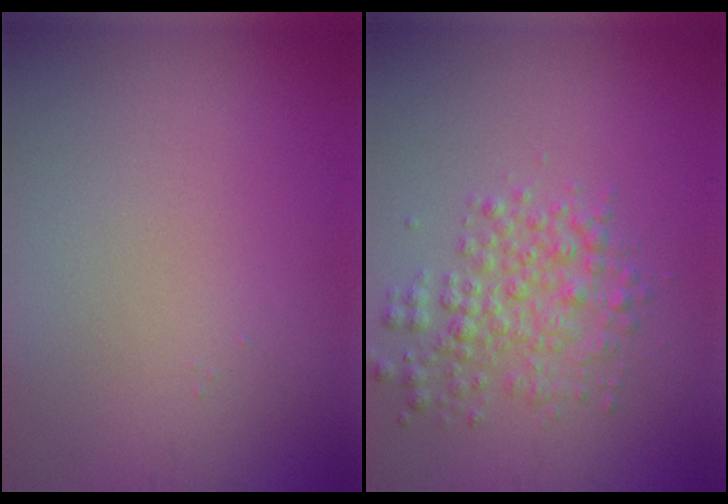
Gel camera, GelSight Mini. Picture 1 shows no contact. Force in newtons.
{"total": 3.3, "press": 3.3, "slide": 0.1}